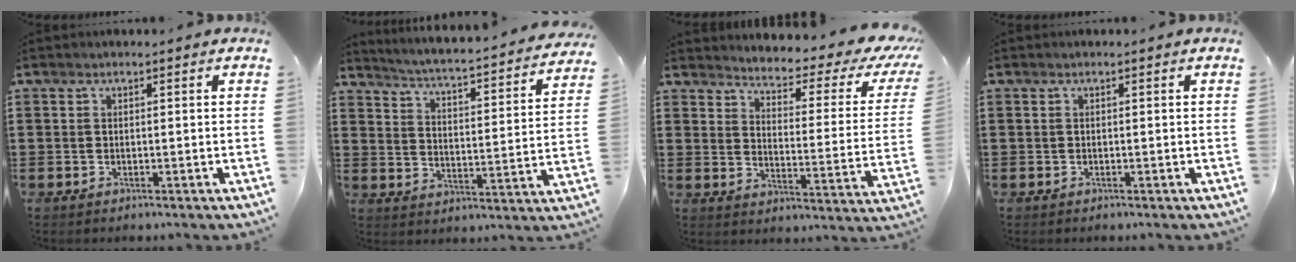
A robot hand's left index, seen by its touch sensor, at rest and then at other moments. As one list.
[{"total": 3.1, "force": [2.9, -0.7, 0.9], "torque": [-0.038, -0.038, 0.037]}, {"total": 3.5, "force": [2.9, 0.3, 1.9], "torque": [-0.049, -0.031, 0.038]}, {"total": 0.0}]